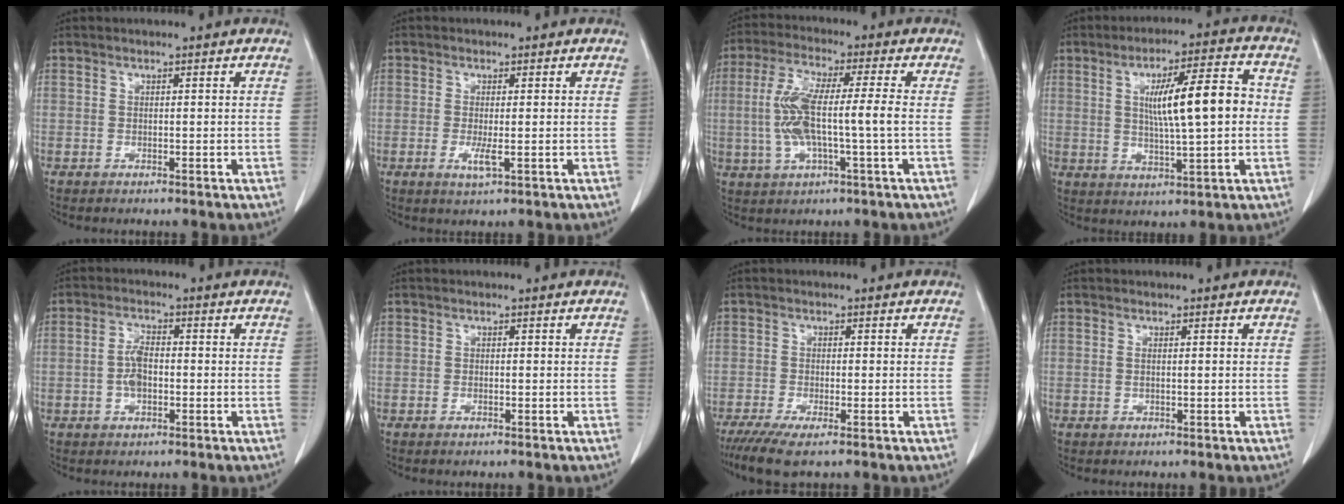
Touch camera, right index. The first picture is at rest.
{"total": 2.7, "force": [-0.7, 0.4, 2.6], "torque": [-0.049, -0.007, -0.010]}
{"total": 10.2, "force": [-0.8, 1.2, 10.1], "torque": [-0.212, 0.012, -0.017]}
{"total": 11.9, "force": [1.2, 1.6, 11.8], "torque": [-0.188, 0.016, 0.021]}
{"total": 3.8, "force": [-0.7, 1.8, 3.3], "torque": [-0.070, 0.005, -0.016]}
{"total": 0.5, "force": [-0.4, 0.1, 0.4], "torque": [-0.010, -0.001, -0.004]}
{"total": 5.1, "force": [-3.6, 0.6, 3.6], "torque": [-0.063, -0.014, -0.061]}
{"total": 1.1, "force": [0.0, 0.2, 1.1], "torque": [-0.024, 0.003, 0.004]}